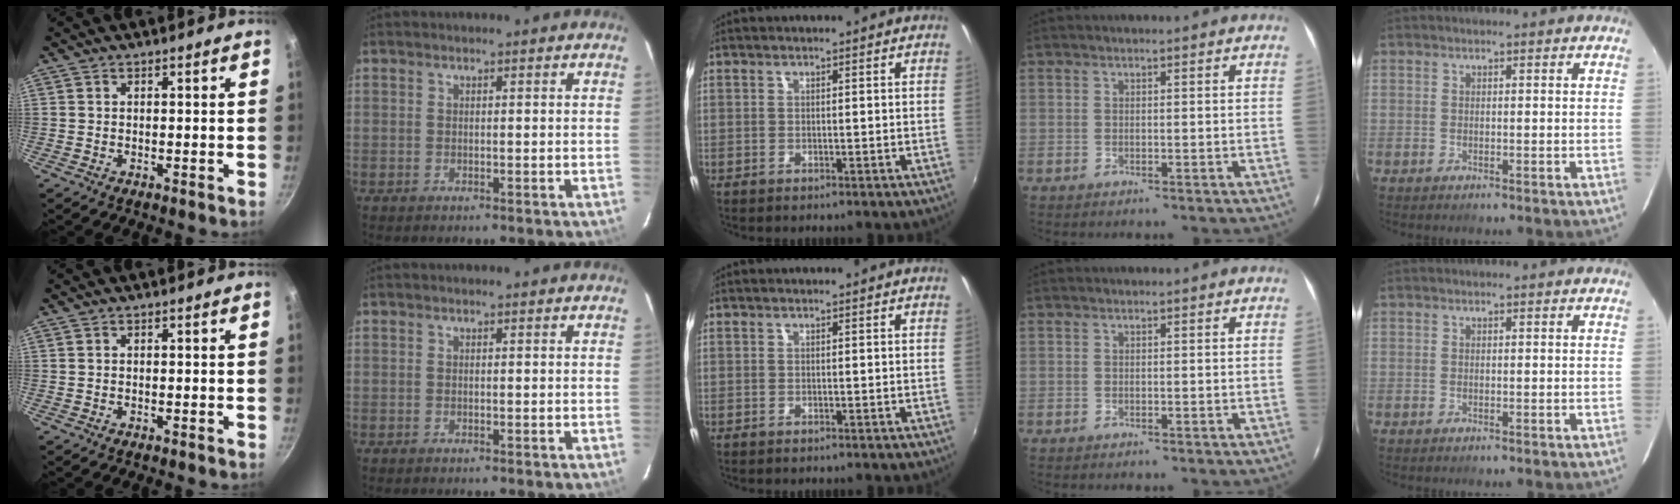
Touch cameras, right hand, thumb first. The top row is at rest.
{}